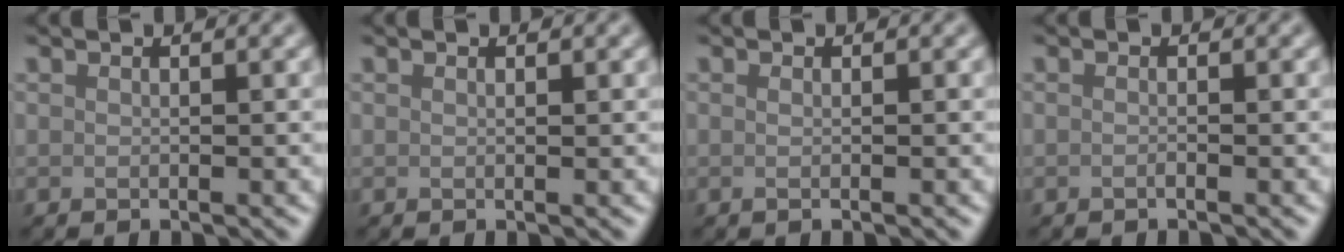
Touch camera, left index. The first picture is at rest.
{"total": 0.5, "force": [0.3, 0.1, 0.4], "torque": [-0.004, 0.002, 0.001]}
{"total": 0.8, "force": [0.0, 0.3, 0.7], "torque": [-0.009, 0.001, -0.003]}
{"total": 0.7, "force": [-0.3, 0.2, 0.6], "torque": [-0.010, -0.002, -0.008]}